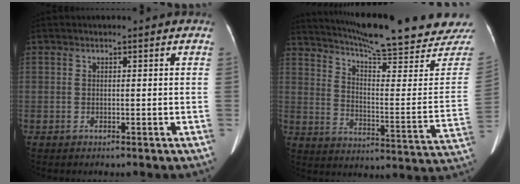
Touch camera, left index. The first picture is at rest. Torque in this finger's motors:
{"motor_torque": [0.77, -1.37, 0.17, 0.02]}